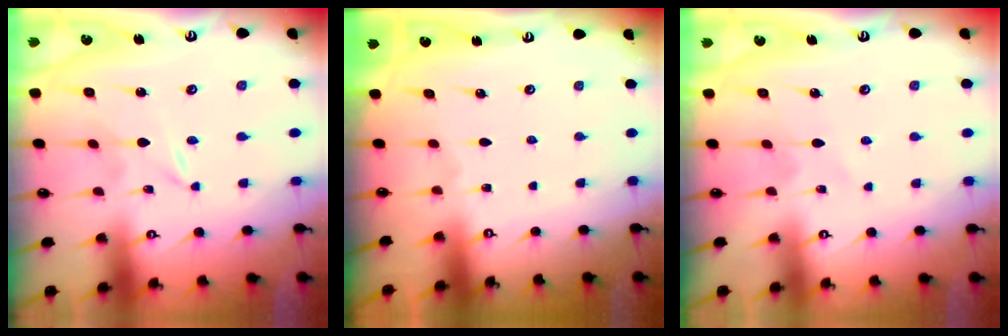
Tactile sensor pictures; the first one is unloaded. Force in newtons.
{"total": 0.0}
{"total": 4.2, "press": 4.1, "slide": 0.6}